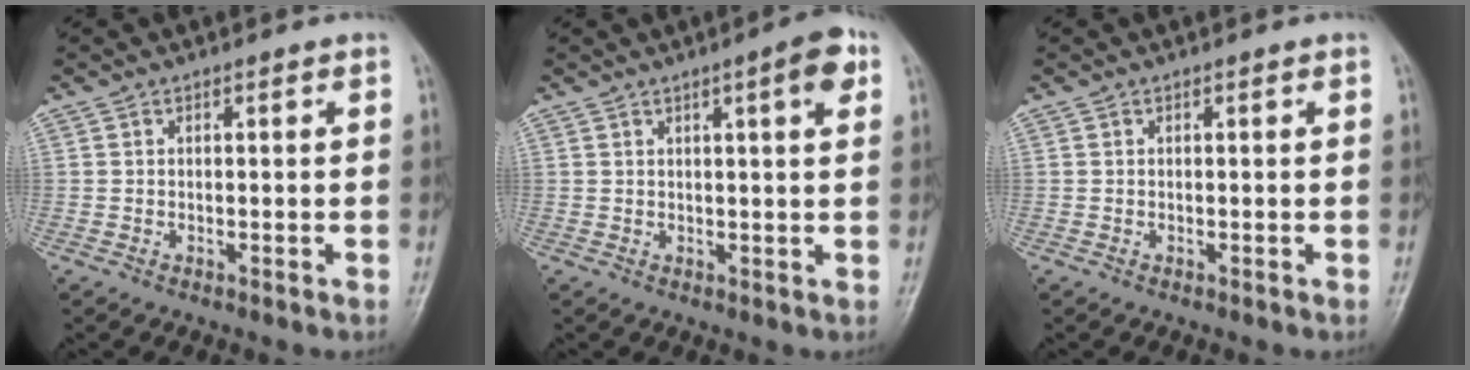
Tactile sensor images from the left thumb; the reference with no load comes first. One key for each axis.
{"total": 5.4, "fx": 2.3, "fy": 0.5, "fz": 4.9, "tx": -0.067, "ty": -0.003, "tz": 0.031}
{"total": 0.0}